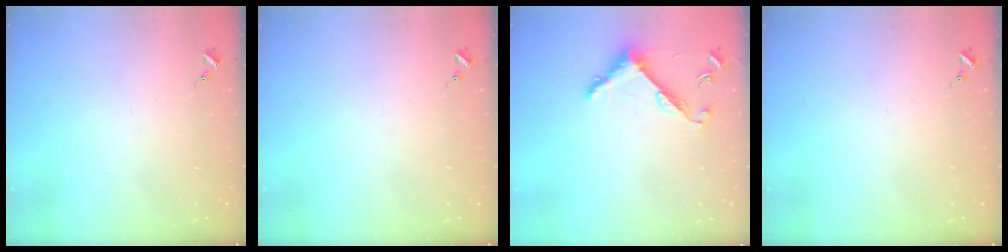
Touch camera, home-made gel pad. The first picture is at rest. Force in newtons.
{"total": 0.0}
{"total": 7.5, "press": 7.5, "slide": 0.5}
{"total": 0.0}